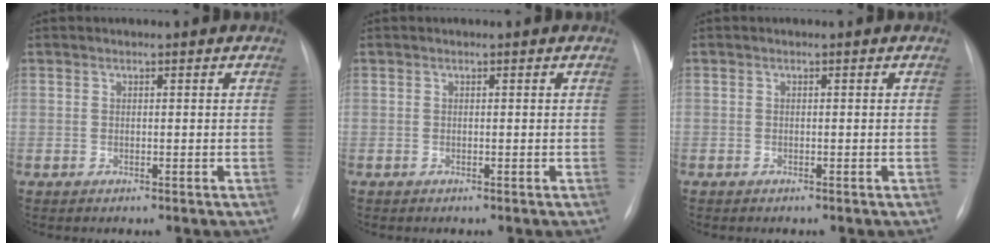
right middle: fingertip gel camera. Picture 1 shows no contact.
{"total": 0.0}
{"total": 0.0}